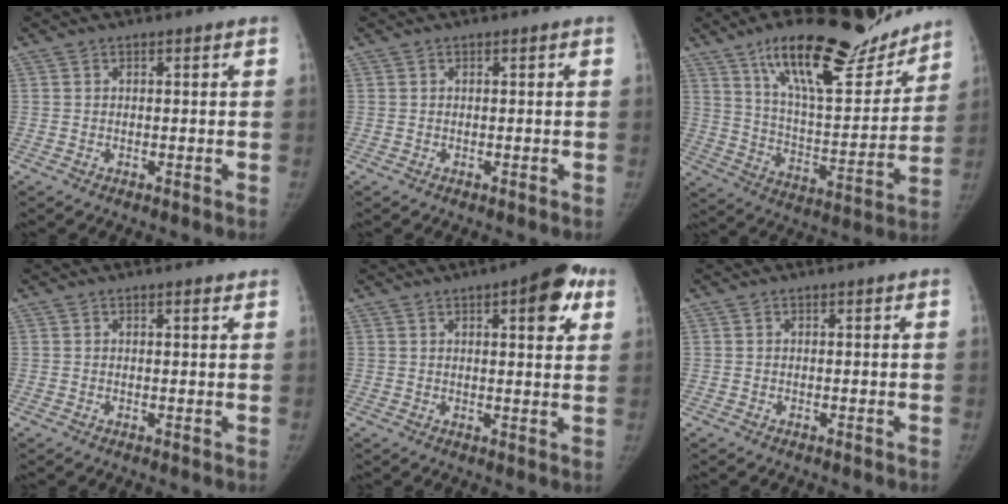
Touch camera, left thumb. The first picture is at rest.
{"total": 0.0}
{"total": 23.1, "force": [17.1, 7.3, 13.8], "torque": [-0.169, -0.080, 0.280]}
{"total": 1.0, "force": [0.8, 0.3, 0.6], "torque": [-0.008, -0.005, 0.011]}
{"total": 10.0, "force": [4.6, 3.4, 8.1], "torque": [-0.079, -0.009, 0.052]}
{"total": 0.0}